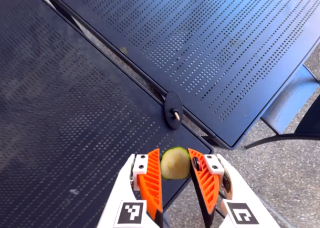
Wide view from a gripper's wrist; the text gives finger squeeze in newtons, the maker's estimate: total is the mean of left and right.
{"total": 4.2, "left": 3.8, "right": 4.7}